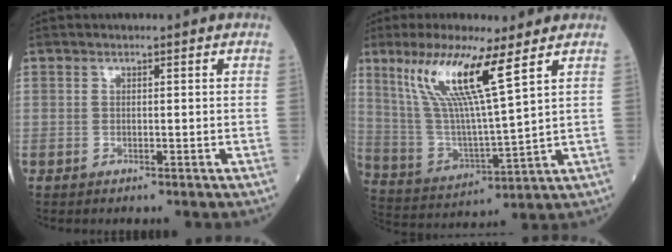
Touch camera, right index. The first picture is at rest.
{"total": 13.6, "force": [7.3, 0.3, 11.5], "torque": [-0.242, -0.003, 0.146]}